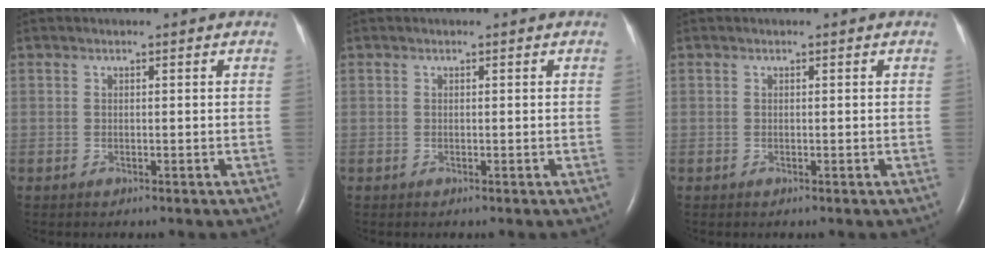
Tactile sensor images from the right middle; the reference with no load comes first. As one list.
[{"total": 0.0}, {"total": 0.0}]